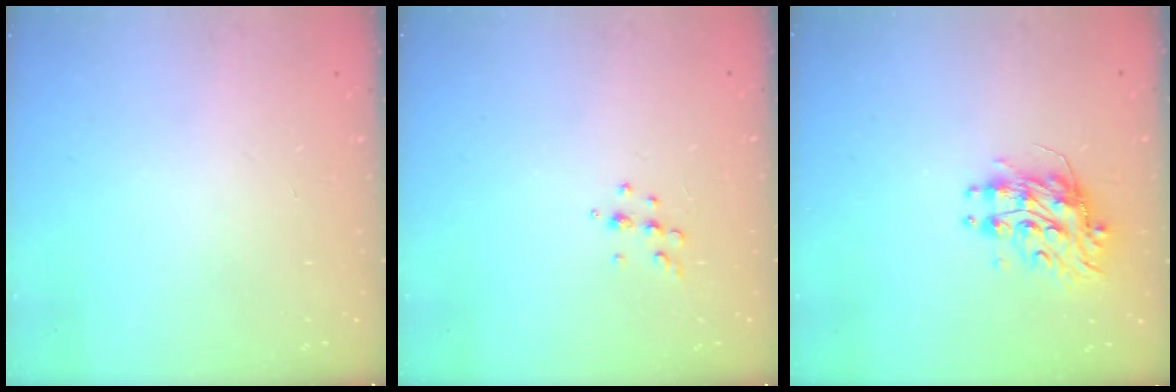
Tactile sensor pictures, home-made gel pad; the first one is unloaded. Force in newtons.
{"total": 6.3, "press": 6.2, "slide": 0.8}
{"total": 9.4, "press": 9.3, "slide": 0.7}